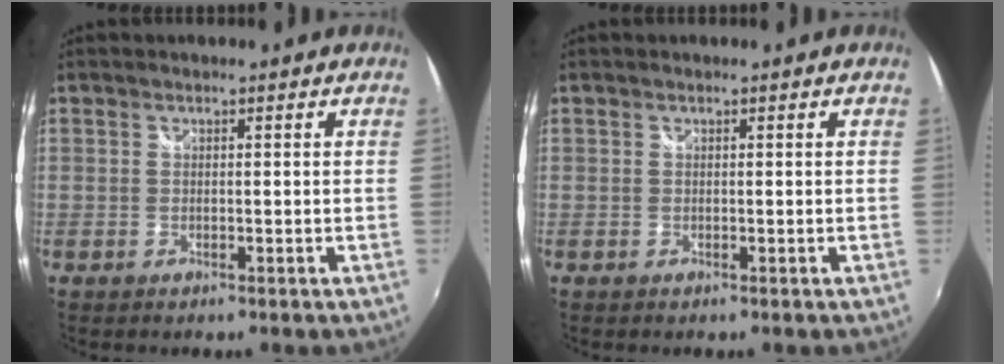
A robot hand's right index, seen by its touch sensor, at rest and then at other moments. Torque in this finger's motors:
{"motor_torque": [0.01, 0.02, -0.03, 0.00]}